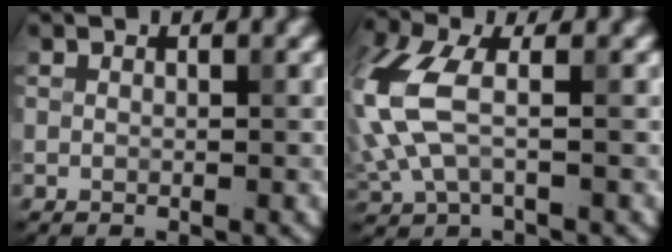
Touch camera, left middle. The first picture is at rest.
{"total": 6.5, "force": [0.2, 3.3, 5.6], "torque": [-0.155, 0.007, -0.005]}